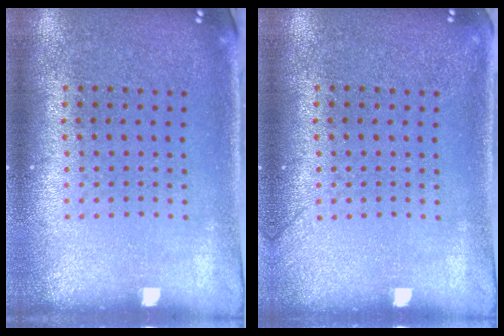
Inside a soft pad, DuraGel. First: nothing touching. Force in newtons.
{"total": 1.0, "press": 0.9, "slide": 0.3}